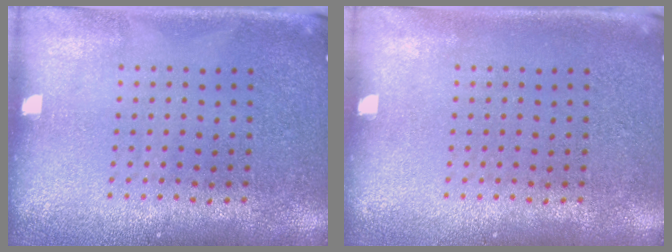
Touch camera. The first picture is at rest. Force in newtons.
{"total": 0.0}